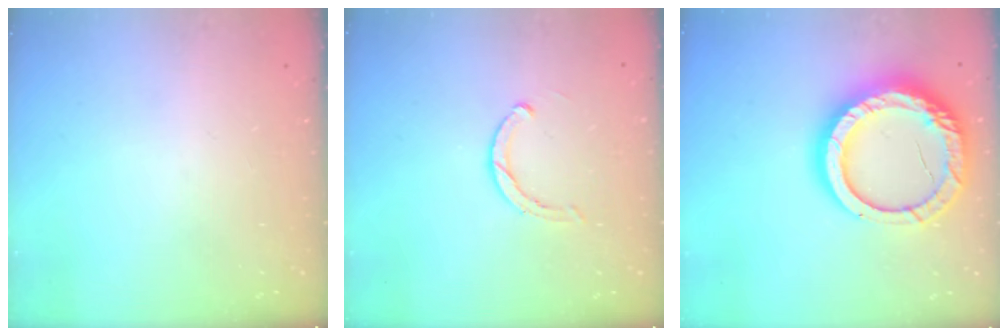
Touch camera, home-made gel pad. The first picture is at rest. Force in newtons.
{"total": 2.8, "press": 2.7, "slide": 0.3}
{"total": 20.9, "press": 20.8, "slide": 2.6}